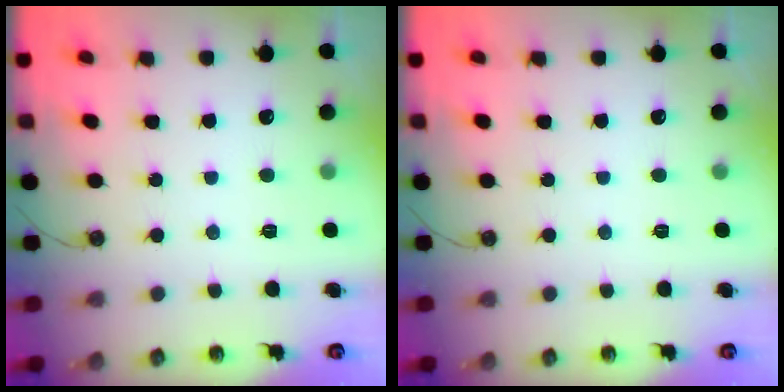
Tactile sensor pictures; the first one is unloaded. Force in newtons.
{"total": 0.0}